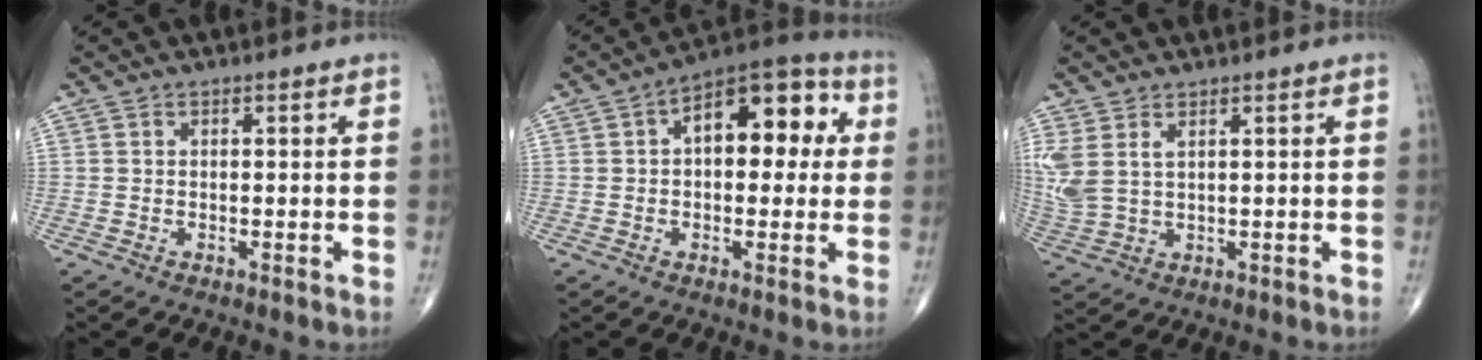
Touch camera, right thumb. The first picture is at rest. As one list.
[{"total": 14.5, "force": [2.6, 7.9, 11.9], "torque": [-0.129, 0.032, 0.028]}, {"total": 6.5, "force": [2.4, 3.5, 4.9], "torque": [-0.132, -0.001, 0.061]}]